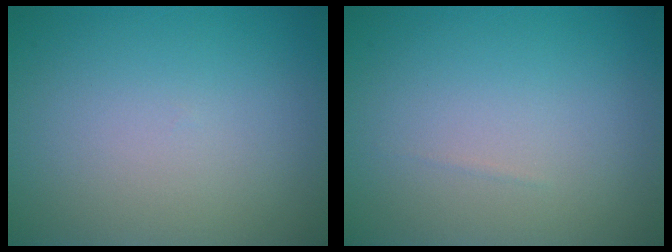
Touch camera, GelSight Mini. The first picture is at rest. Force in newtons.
{"total": 0.0}